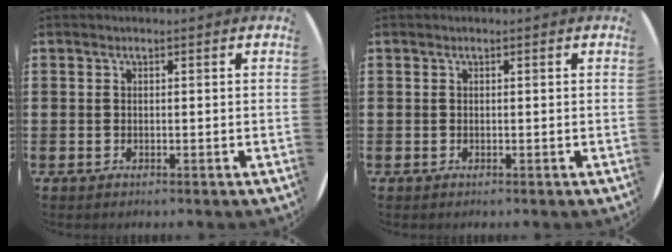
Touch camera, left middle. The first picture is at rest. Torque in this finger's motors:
{"motor_torque": [-0.01, 0.01, 0.00, 0.00]}